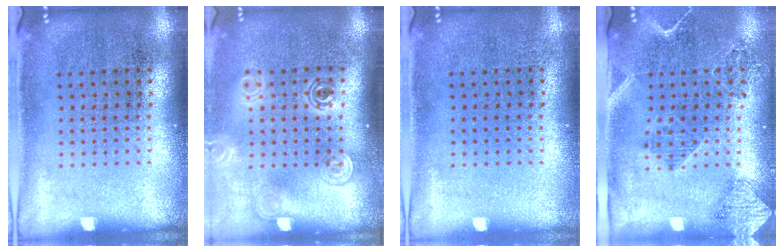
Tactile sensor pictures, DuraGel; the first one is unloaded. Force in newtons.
{"total": 1.9, "press": 1.4, "slide": 1.2}
{"total": 0.0}
{"total": 1.8, "press": 1.6, "slide": 0.8}